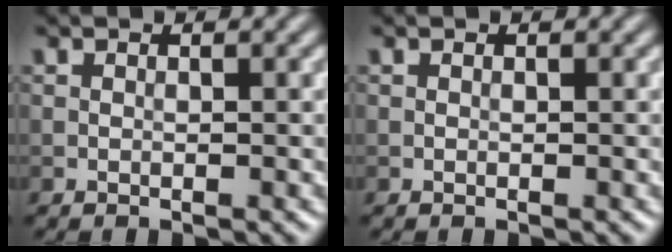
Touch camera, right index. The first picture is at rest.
{"total": 0.0}